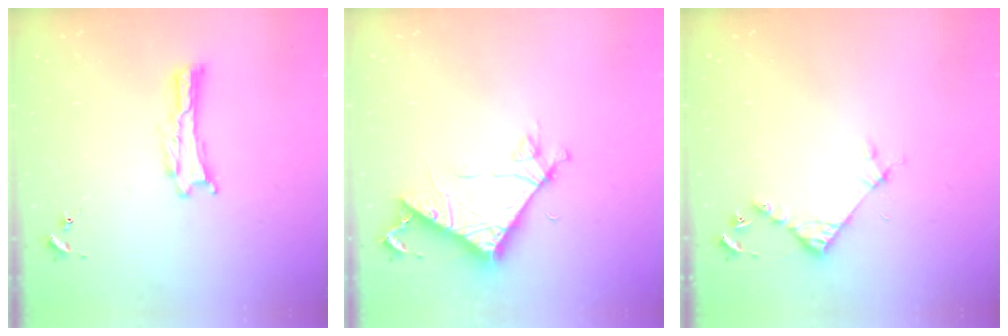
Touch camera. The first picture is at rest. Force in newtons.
{"total": 7.3, "press": 7.3, "slide": 0.6}
{"total": 4.5, "press": 4.5, "slide": 0.4}